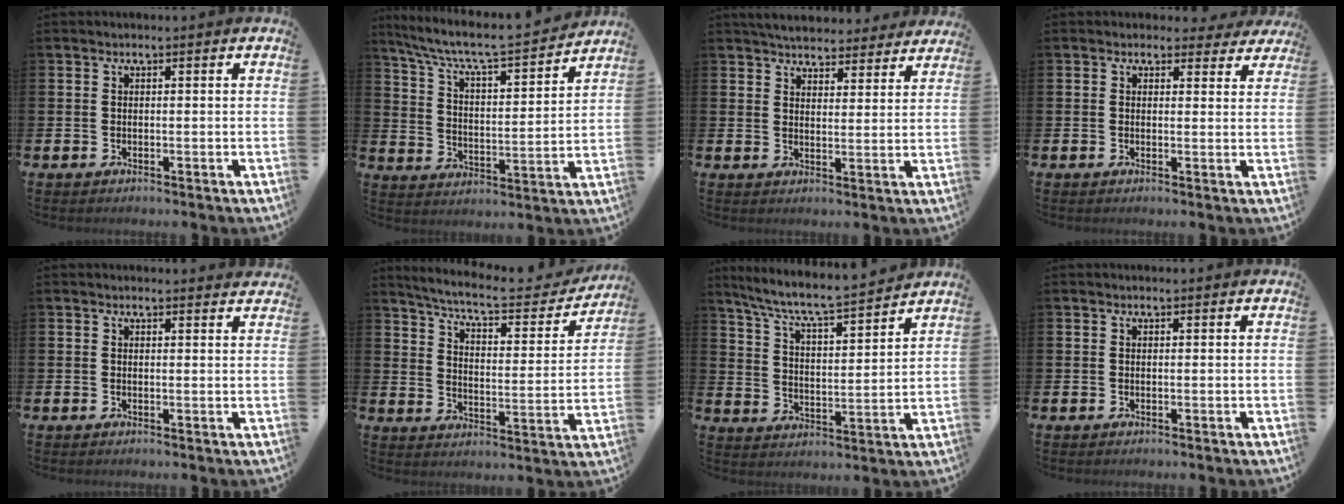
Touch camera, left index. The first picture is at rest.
{"total": 7.4, "force": [6.8, 0.9, 2.9], "torque": [-0.088, -0.053, 0.111]}
{"total": 5.3, "force": [5.2, 1.2, 0.4], "torque": [-0.024, -0.030, 0.093]}
{"total": 2.2, "force": [1.8, 1.2, 0.2], "torque": [-0.001, -0.005, 0.028]}
{"total": 1.0, "force": [1.0, 0.2, 0.1], "torque": [0.007, -0.004, 0.016]}
{"total": 7.2, "force": [6.5, 1.4, 2.7], "torque": [-0.077, -0.047, 0.106]}
{"total": 7.2, "force": [6.8, 0.5, 2.5], "torque": [-0.080, -0.054, 0.114]}
{"total": 0.0}